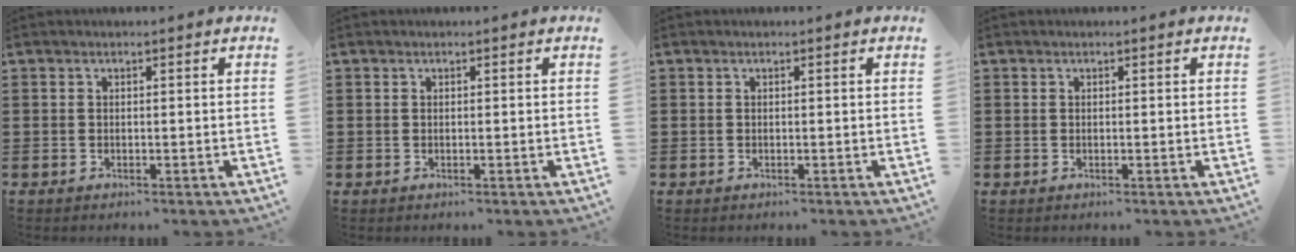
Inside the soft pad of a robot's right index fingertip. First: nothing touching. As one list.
[{"total": 0.0}, {"total": 0.0}, {"total": 0.0}]